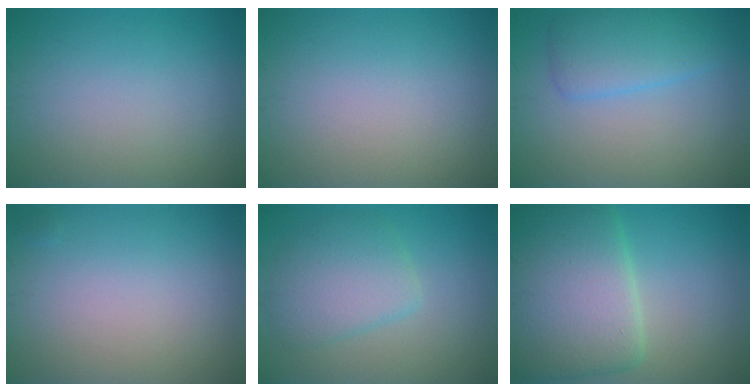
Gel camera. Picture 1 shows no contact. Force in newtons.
{"total": 0.0}
{"total": 4.0, "press": 4.0, "slide": 0.1}
{"total": 0.0}
{"total": 4.4, "press": 4.4, "slide": 0.2}
{"total": 11.0, "press": 11.0, "slide": 0.3}